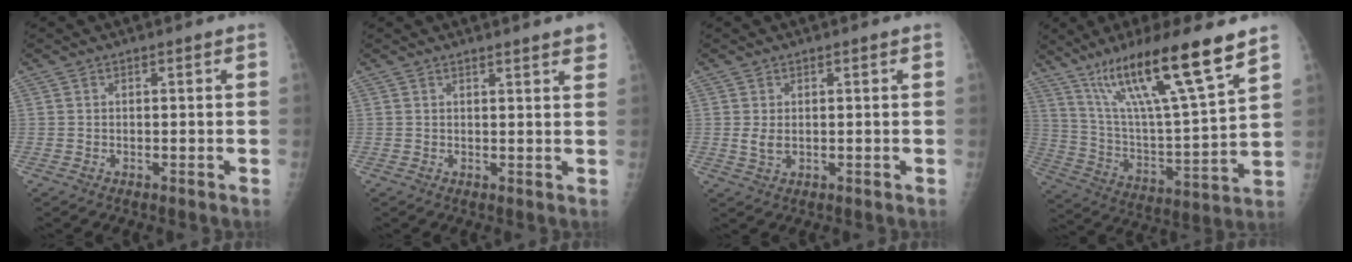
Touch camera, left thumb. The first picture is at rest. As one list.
[{"total": 3.9, "force": [3.1, 0.3, 2.3], "torque": [-0.020, -0.011, 0.033]}, {"total": 2.3, "force": [0.3, 1.3, 1.9], "torque": [-0.032, -0.003, 0.013]}, {"total": 21.7, "force": [14.0, 2.4, 16.4], "torque": [-0.271, -0.051, 0.251]}]